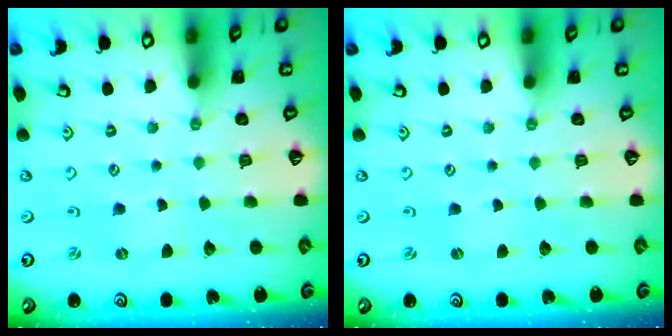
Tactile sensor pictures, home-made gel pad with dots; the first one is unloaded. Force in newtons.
{"total": 0.0}